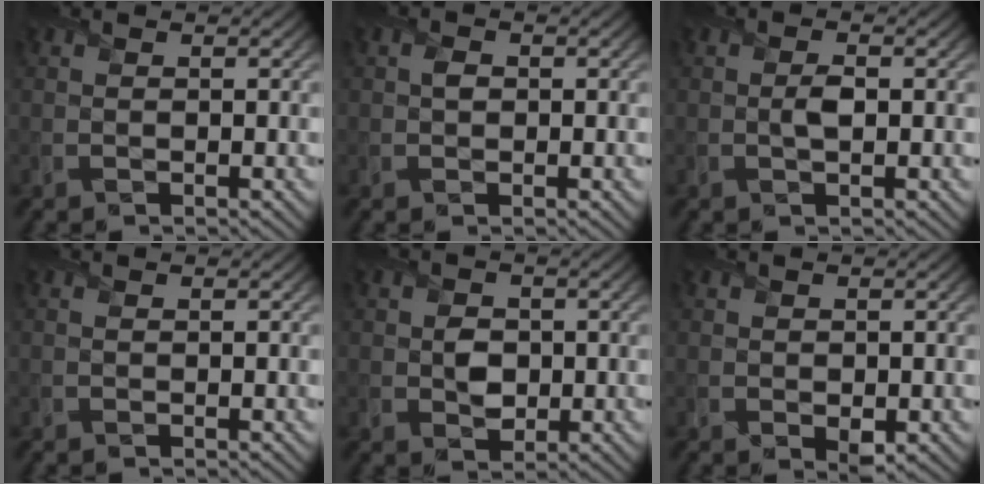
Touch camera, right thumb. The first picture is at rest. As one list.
[{"total": 1.0, "force": [0.1, 0.8, 0.5], "torque": [-0.011, 0.001, -0.002]}, {"total": 1.6, "force": [0.0, 0.7, 1.4], "torque": [-0.029, 0.004, 0.000]}, {"total": 0.0}, {"total": 3.0, "force": [0.0, 2.5, 1.6], "torque": [-0.035, -0.003, -0.005]}, {"total": 1.5, "force": [-0.1, 1.2, 1.0], "torque": [-0.019, -0.007, 0.002]}]